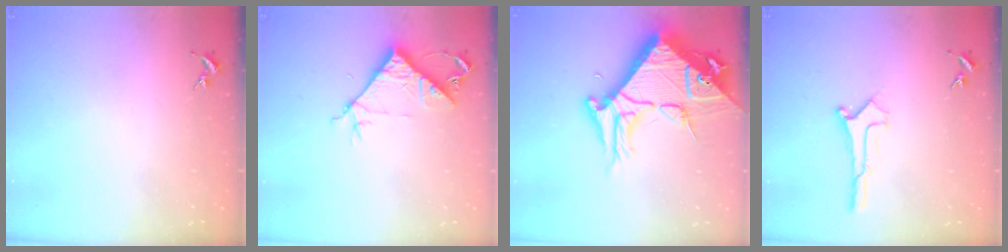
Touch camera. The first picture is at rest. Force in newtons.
{"total": 8.1, "press": 8.1, "slide": 0.5}
{"total": 13.0, "press": 12.9, "slide": 1.4}
{"total": 0.9, "press": 0.9, "slide": 0.1}